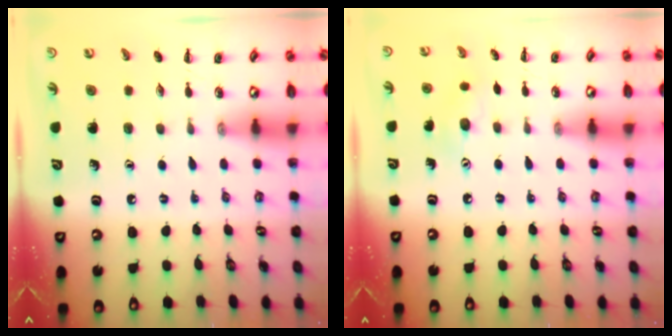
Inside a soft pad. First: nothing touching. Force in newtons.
{"total": 6.2, "press": 6.0, "slide": 1.7}